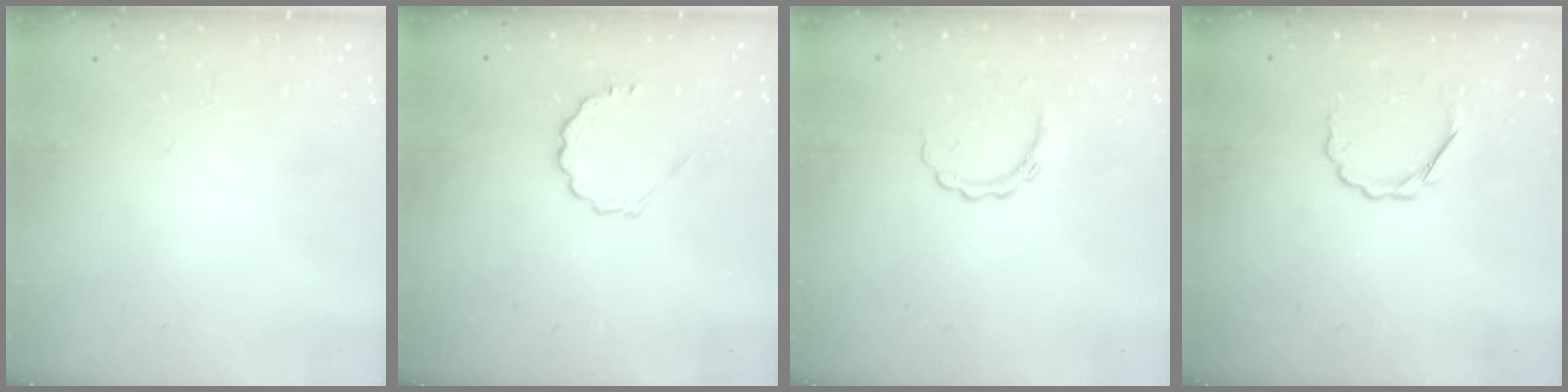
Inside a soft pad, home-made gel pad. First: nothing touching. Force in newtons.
{"total": 6.1, "press": 5.9, "slide": 1.6}
{"total": 4.4, "press": 4.4, "slide": 0.2}
{"total": 3.7, "press": 3.5, "slide": 1.1}